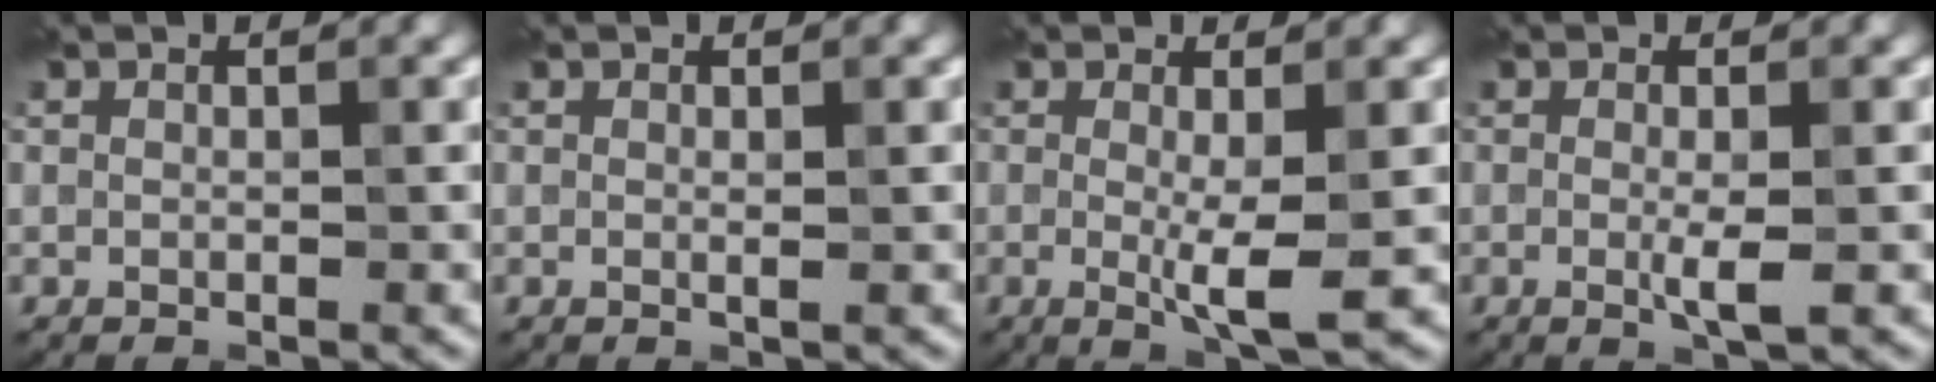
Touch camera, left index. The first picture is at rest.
{"total": 0.7, "force": [0.1, 0.1, 0.7], "torque": [-0.008, -0.001, 0.000]}
{"total": 3.5, "force": [-0.2, 0.4, 3.5], "torque": [-0.062, -0.014, -0.003]}
{"total": 2.1, "force": [-0.3, 0.2, 2.1], "torque": [-0.040, -0.009, -0.006]}